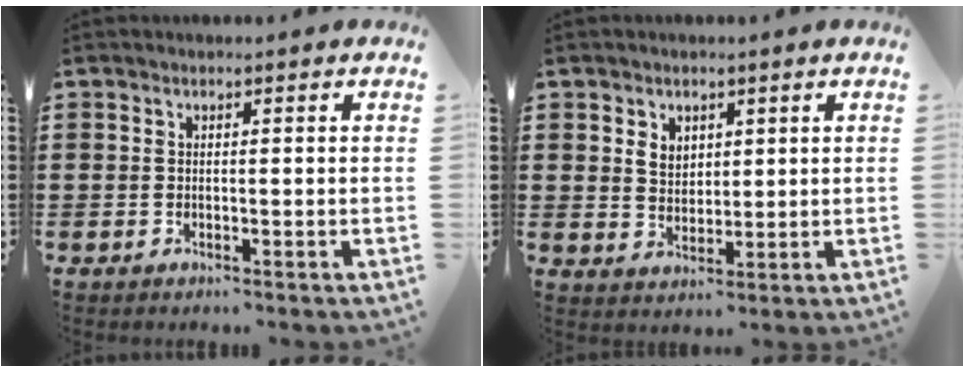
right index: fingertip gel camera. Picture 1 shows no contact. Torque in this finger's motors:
{"motor_torque": [0.05, -0.03, 0.14, 0.06]}